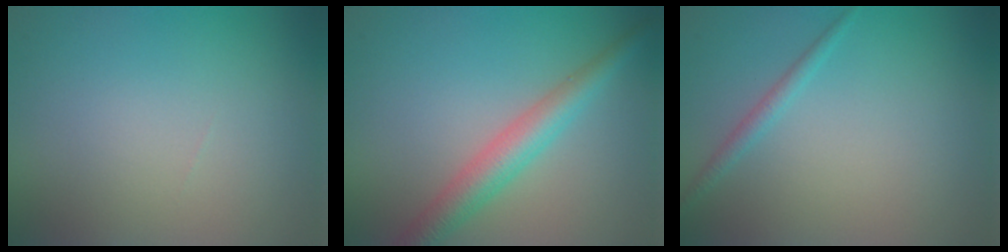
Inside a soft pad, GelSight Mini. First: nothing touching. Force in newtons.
{"total": 4.0, "press": 4.0, "slide": 0.0}
{"total": 1.2, "press": 1.2, "slide": 0.0}